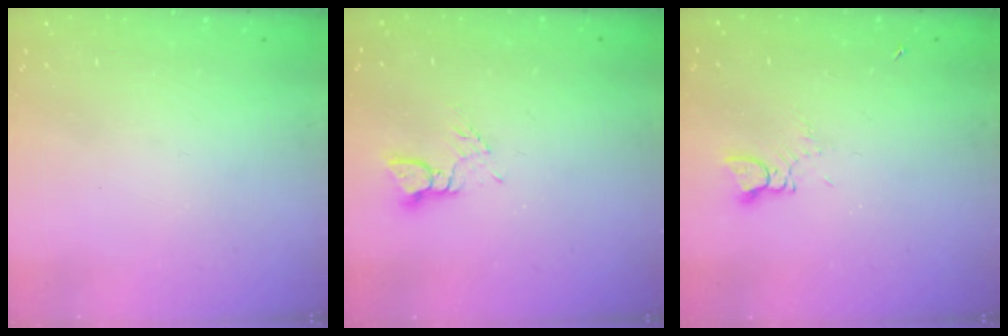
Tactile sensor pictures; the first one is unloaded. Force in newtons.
{"total": 3.2, "press": 3.2, "slide": 0.2}
{"total": 1.4, "press": 1.4, "slide": 0.2}